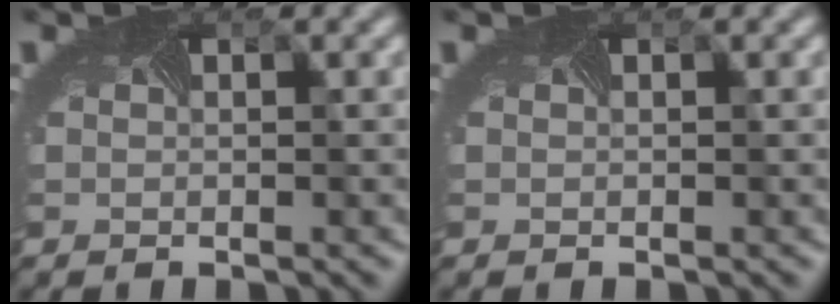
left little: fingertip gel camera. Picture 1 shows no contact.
{"total": 0.0}